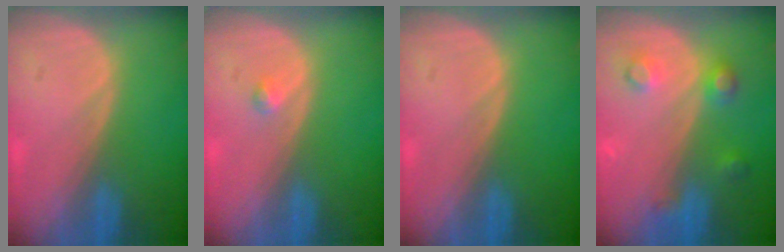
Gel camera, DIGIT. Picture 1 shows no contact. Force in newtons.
{"total": 0.8, "press": 0.8, "slide": 0.1}
{"total": 0.0}
{"total": 4.2, "press": 4.2, "slide": 0.0}